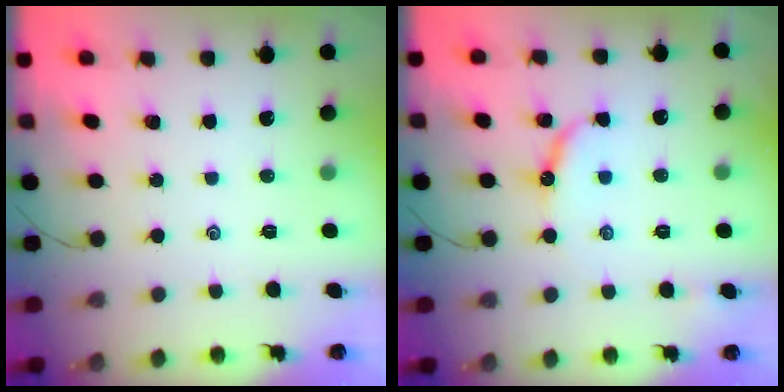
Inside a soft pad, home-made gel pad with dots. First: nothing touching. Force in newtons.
{"total": 9.0, "press": 9.0, "slide": 0.8}